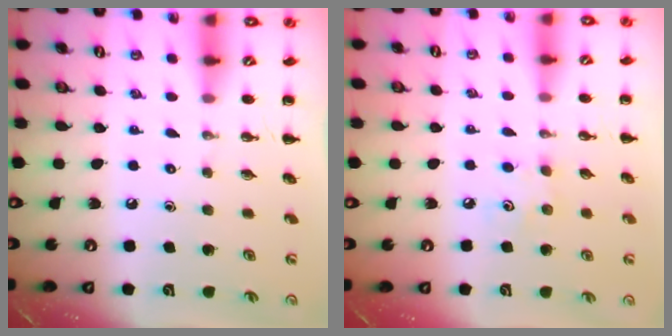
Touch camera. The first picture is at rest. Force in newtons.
{"total": 3.9, "press": 3.7, "slide": 1.0}